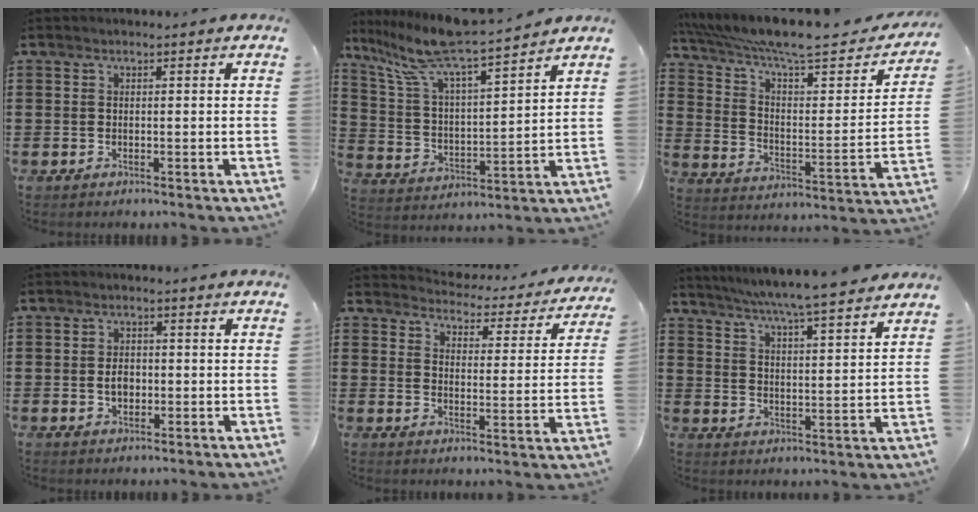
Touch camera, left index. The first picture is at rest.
{"total": 9.9, "force": [8.8, 0.1, 4.5], "torque": [-0.124, -0.059, 0.149]}
{"total": 9.3, "force": [7.4, 1.2, 5.5], "torque": [-0.129, -0.055, 0.122]}
{"total": 2.8, "force": [-0.2, 1.8, 2.2], "torque": [-0.036, 0.000, -0.007]}
{"total": 3.3, "force": [3.3, 0.2, 0.3], "torque": [-0.022, -0.036, 0.048]}
{"total": 6.0, "force": [5.5, -1.4, 2.0], "torque": [-0.062, -0.043, 0.090]}